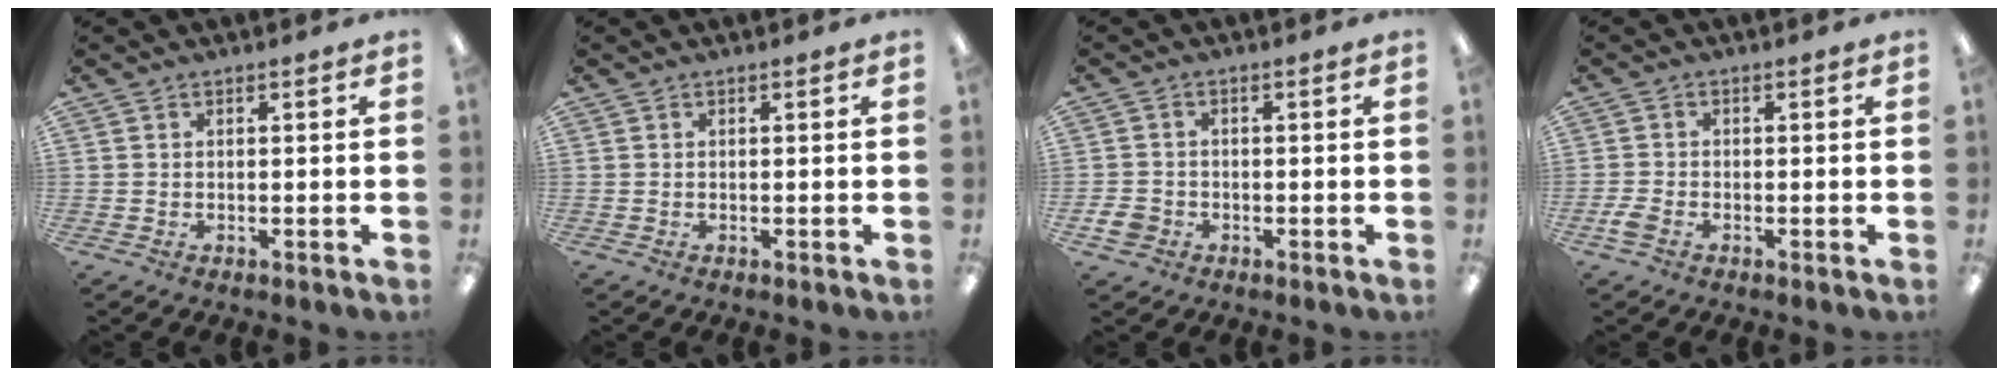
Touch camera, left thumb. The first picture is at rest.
{"total": 0.0}
{"total": 3.6, "force": [-1.5, 3.0, 1.3], "torque": [-0.026, 0.006, -0.028]}
{"total": 2.4, "force": [-1.2, 1.3, 1.6], "torque": [-0.038, -0.001, -0.024]}